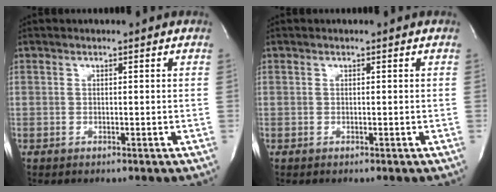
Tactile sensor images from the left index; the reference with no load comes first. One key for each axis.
{"total": 0.0}